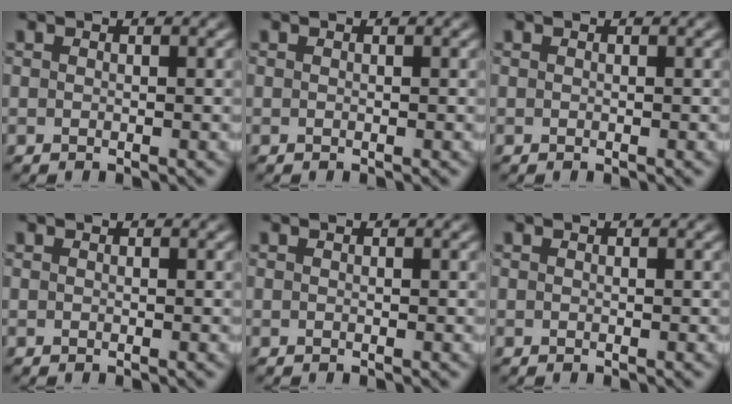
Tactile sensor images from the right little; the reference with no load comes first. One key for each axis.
{"total": 0.0}
{"total": 0.0}
{"total": 0.0}
{"total": 0.0}
{"total": 0.0}